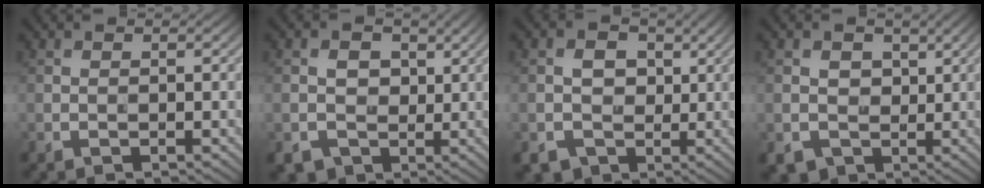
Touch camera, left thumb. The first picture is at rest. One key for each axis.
{"total": 4.6, "fx": -0.2, "fy": 4.3, "fz": 1.5, "tx": -0.030, "ty": -0.003, "tz": -0.009}
{"total": 5.0, "fx": -0.3, "fy": 4.6, "fz": 1.9, "tx": -0.034, "ty": -0.002, "tz": -0.012}
{"total": 3.9, "fx": 0.2, "fy": 3.7, "fz": 1.3, "tx": -0.035, "ty": -0.003, "tz": 0.002}